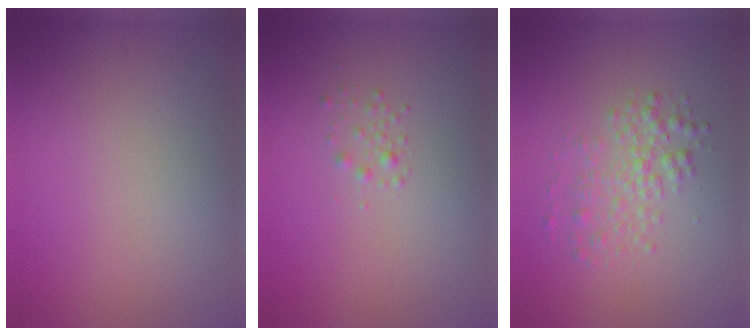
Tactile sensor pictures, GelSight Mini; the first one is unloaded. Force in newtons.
{"total": 0.9, "press": 0.9, "slide": 0.0}
{"total": 2.7, "press": 2.7, "slide": 0.0}